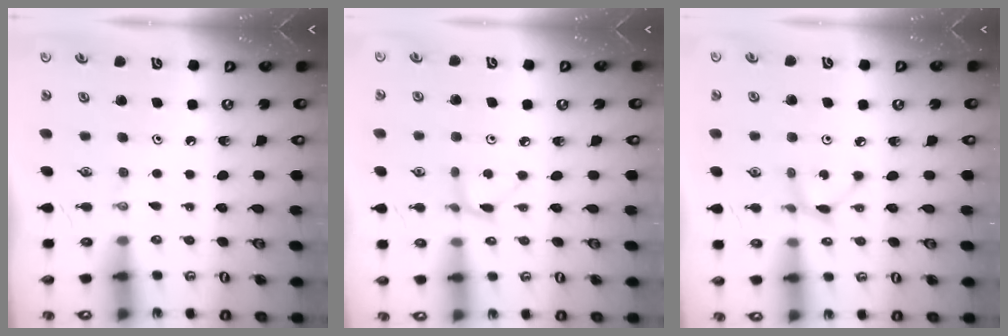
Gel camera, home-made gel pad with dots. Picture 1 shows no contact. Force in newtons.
{"total": 3.8, "press": 3.8, "slide": 0.4}
{"total": 2.8, "press": 2.8, "slide": 0.2}